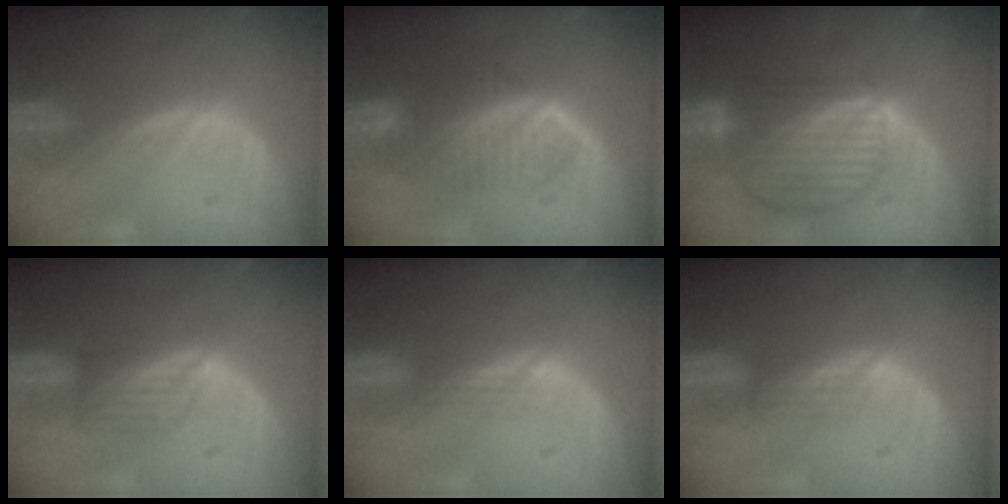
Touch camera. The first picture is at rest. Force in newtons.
{"total": 6.9, "press": 6.5, "slide": 2.3}
{"total": 9.9, "press": 8.4, "slide": 5.2}
{"total": 3.7, "press": 3.5, "slide": 1.3}
{"total": 1.8, "press": 1.3, "slide": 1.2}
{"total": 2.4, "press": 1.9, "slide": 1.5}